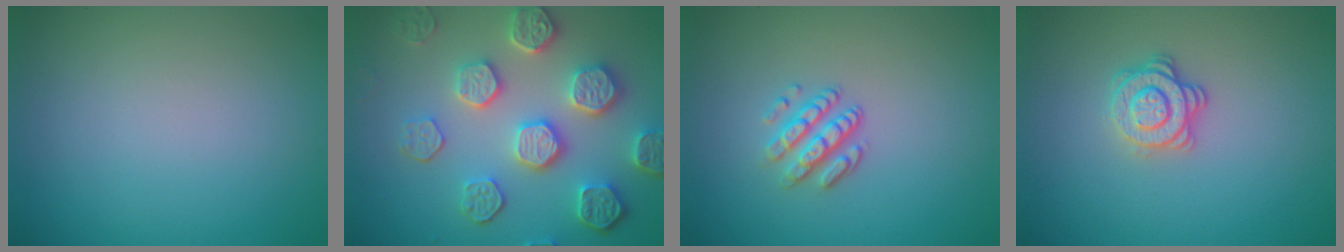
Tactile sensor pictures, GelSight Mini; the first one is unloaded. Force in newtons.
{"total": 6.7, "press": 5.5, "slide": 3.8}
{"total": 2.9, "press": 2.3, "slide": 1.8}
{"total": 2.8, "press": 2.5, "slide": 1.2}